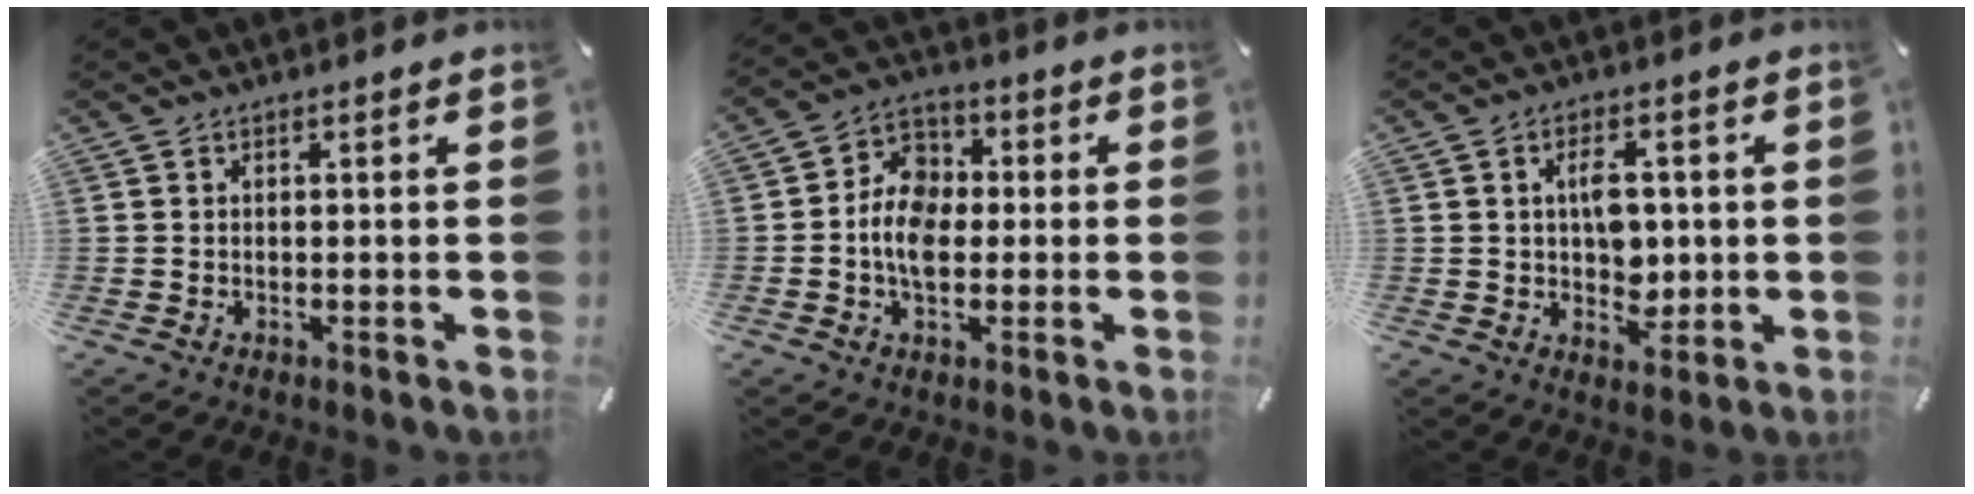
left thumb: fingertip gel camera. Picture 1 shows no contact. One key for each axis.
{"total": 9.0, "fx": -2.1, "fy": 6.7, "fz": 5.6, "tx": -0.113, "ty": 0.019, "tz": -0.040}
{"total": 7.2, "fx": 0.6, "fy": 4.8, "fz": 5.3, "tx": -0.072, "ty": 0.001, "tz": 0.008}